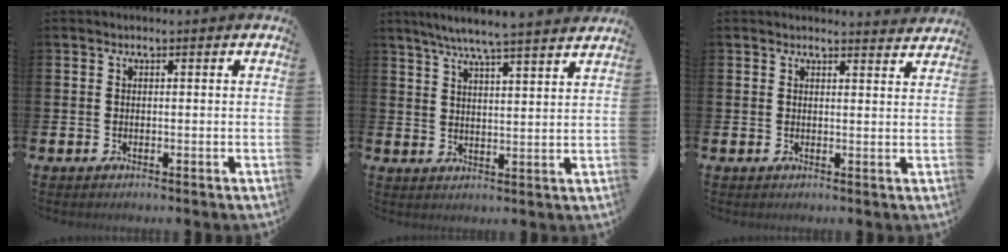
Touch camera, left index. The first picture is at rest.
{"total": 6.4, "force": [6.0, -0.5, 2.2], "torque": [-0.058, -0.031, 0.104]}
{"total": 2.3, "force": [2.2, 0.1, 0.0], "torque": [0.011, -0.017, 0.037]}